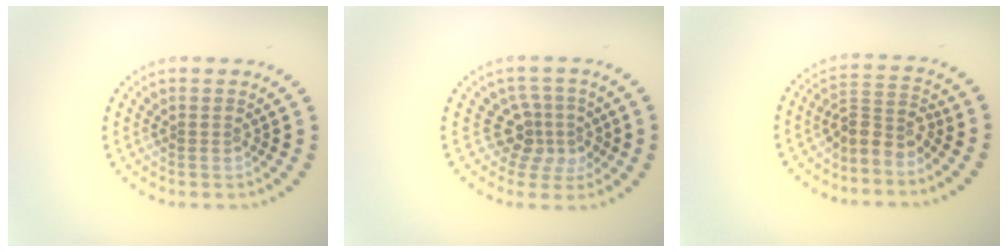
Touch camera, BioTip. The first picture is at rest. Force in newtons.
{"total": 3.2, "press": 2.2, "slide": 2.2}
{"total": 2.8, "press": 2.0, "slide": 1.9}